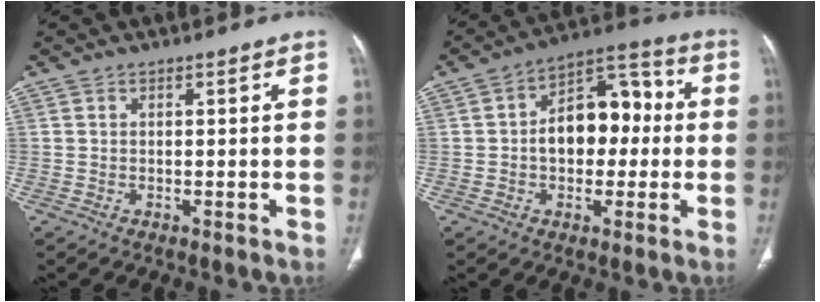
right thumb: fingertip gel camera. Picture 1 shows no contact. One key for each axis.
{"total": 13.7, "fx": 0.1, "fy": 9.0, "fz": 10.4, "tx": -0.117, "ty": 0.041, "tz": -0.005}